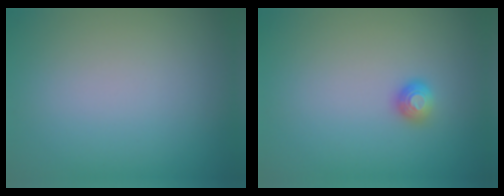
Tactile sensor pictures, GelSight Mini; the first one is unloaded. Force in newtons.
{"total": 1.1, "press": 1.0, "slide": 0.3}